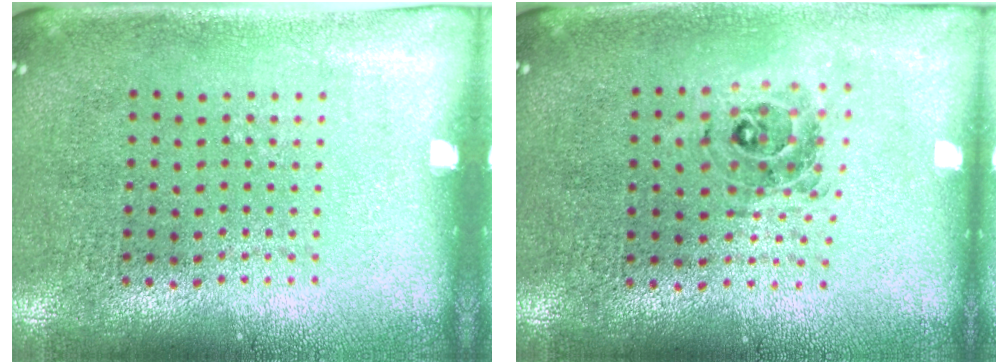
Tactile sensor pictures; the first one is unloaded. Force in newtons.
{"total": 0.8, "press": 0.8, "slide": 0.2}